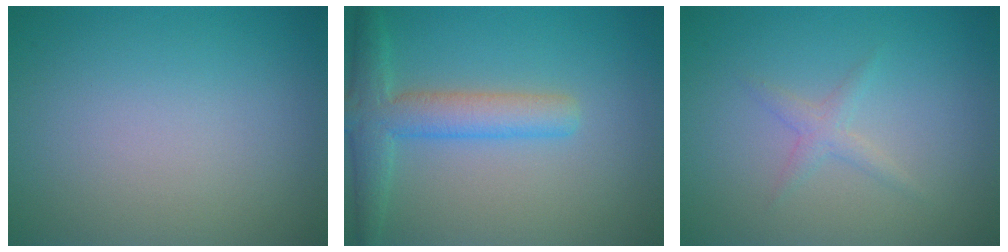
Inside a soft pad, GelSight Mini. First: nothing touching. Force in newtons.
{"total": 4.4, "press": 4.4, "slide": 0.2}
{"total": 1.8, "press": 1.8, "slide": 0.1}